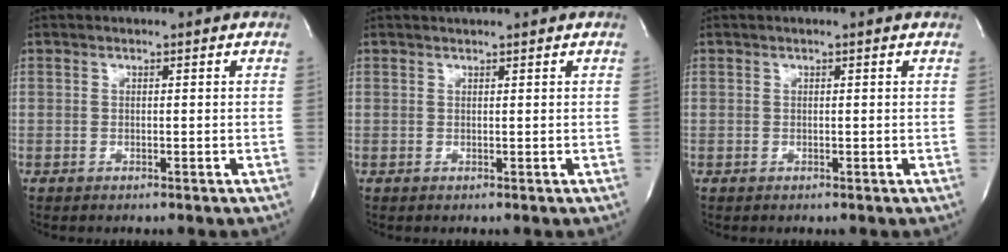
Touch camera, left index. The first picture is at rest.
{"total": 2.1, "force": [2.0, 0.1, 0.6], "torque": [-0.008, 0.013, 0.027]}
{"total": 1.3, "force": [1.2, 0.0, 0.4], "torque": [-0.014, 0.006, 0.011]}